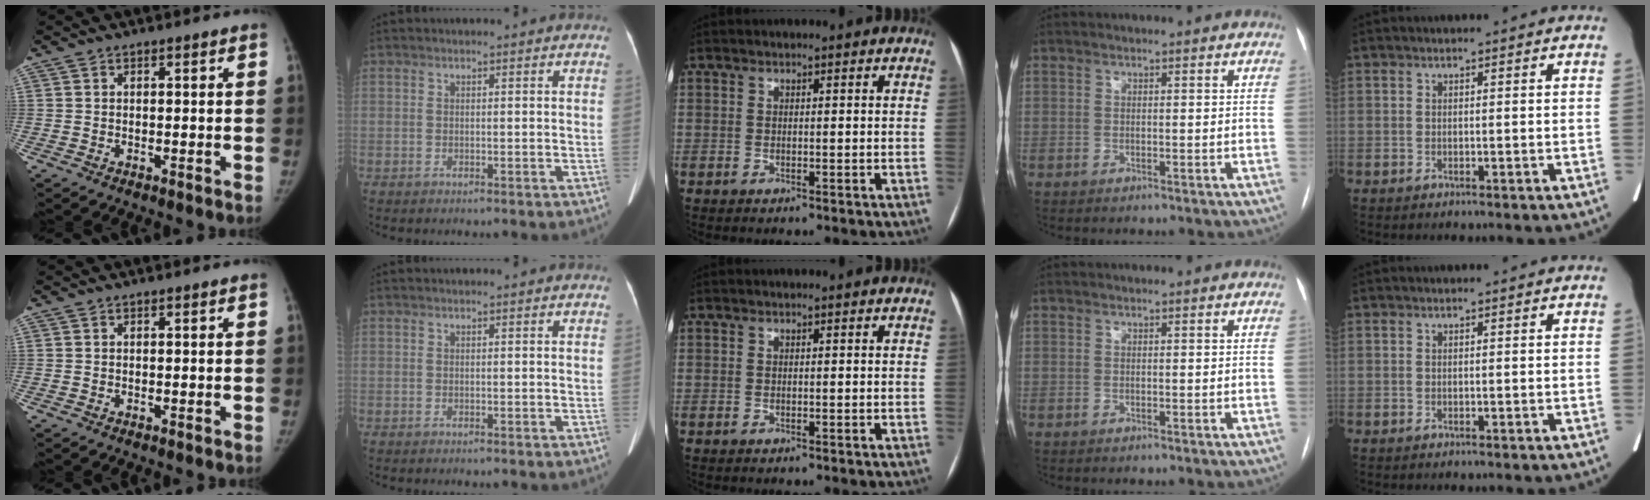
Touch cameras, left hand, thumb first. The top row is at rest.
{}